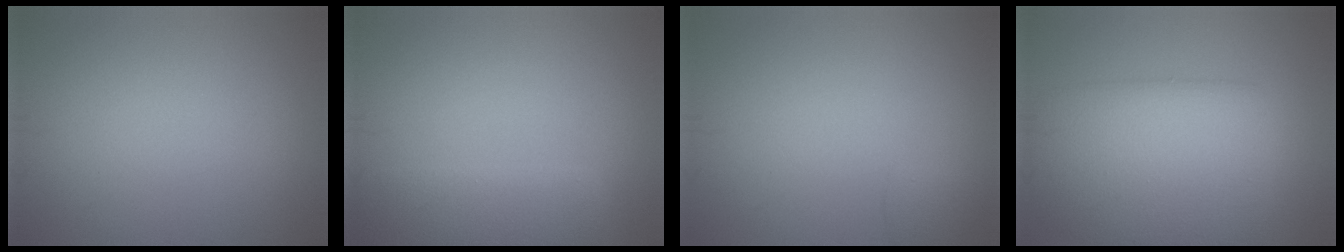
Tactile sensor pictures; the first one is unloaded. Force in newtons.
{"total": 4.7, "press": 4.6, "slide": 0.3}
{"total": 0.9, "press": 0.9, "slide": 0.1}
{"total": 9.0, "press": 9.0, "slide": 0.3}